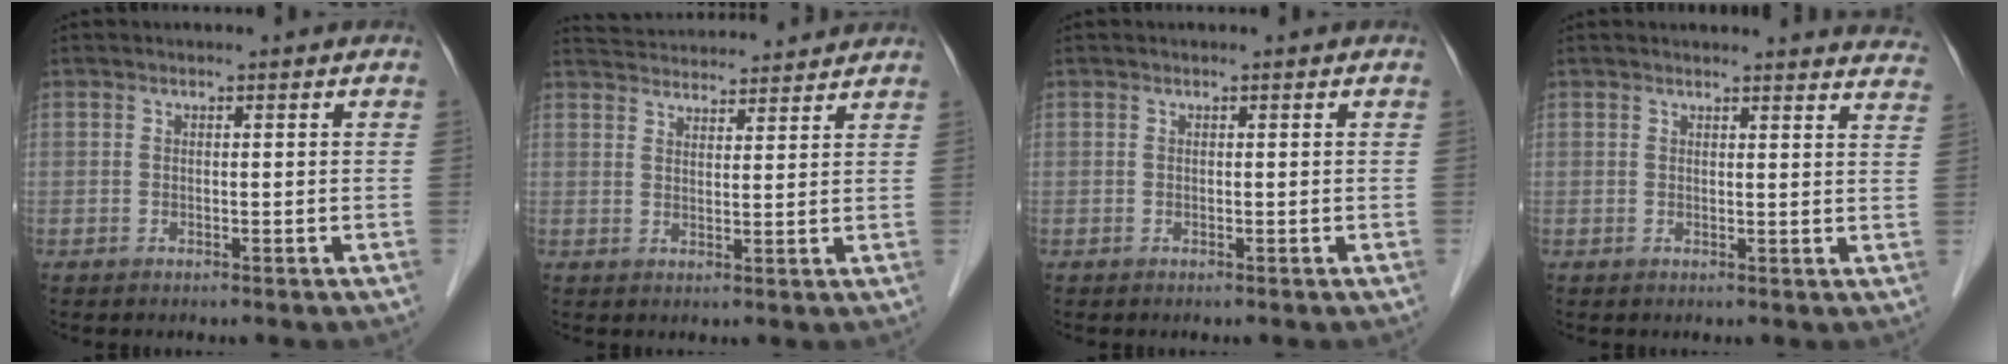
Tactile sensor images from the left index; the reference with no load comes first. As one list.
[{"total": 10.8, "force": [10.5, 1.1, 2.3], "torque": [-0.040, 0.031, 0.149]}, {"total": 0.0}, {"total": 13.5, "force": [13.3, 1.3, 2.2], "torque": [-0.002, -0.054, 0.117]}]